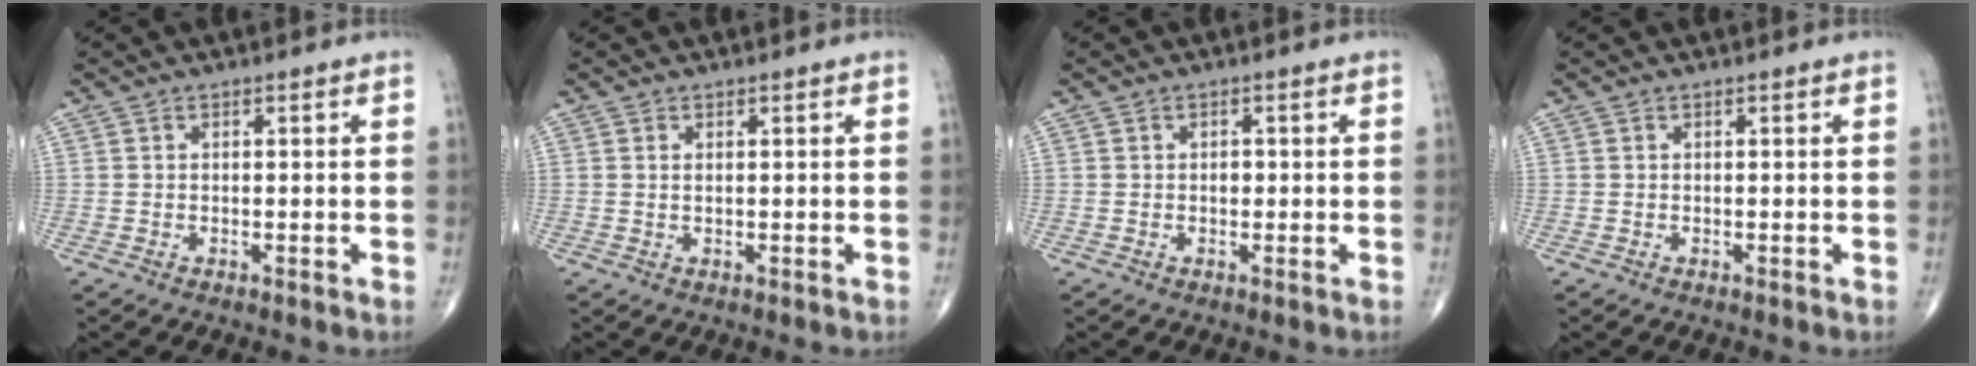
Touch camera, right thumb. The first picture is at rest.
{"total": 0.6, "force": [0.3, 0.2, 0.5], "torque": [-0.012, -0.001, 0.006]}
{"total": 1.8, "force": [0.0, 1.3, 1.3], "torque": [-0.011, 0.003, -0.002]}
{"total": 0.0}